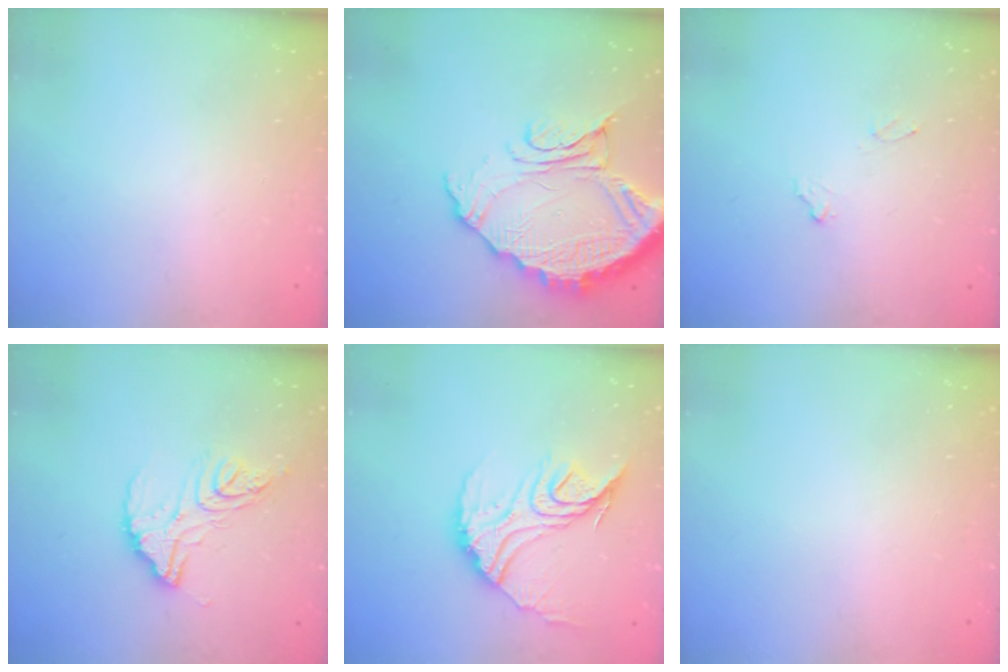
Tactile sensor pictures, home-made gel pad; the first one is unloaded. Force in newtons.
{"total": 16.5, "press": 16.4, "slide": 1.3}
{"total": 7.1, "press": 7.1, "slide": 0.3}
{"total": 14.0, "press": 14.0, "slide": 1.1}
{"total": 16.7, "press": 16.6, "slide": 1.5}
{"total": 0.0}